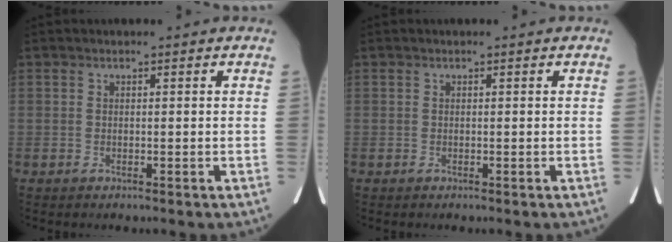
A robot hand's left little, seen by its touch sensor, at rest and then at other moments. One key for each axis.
{"total": 0.0}